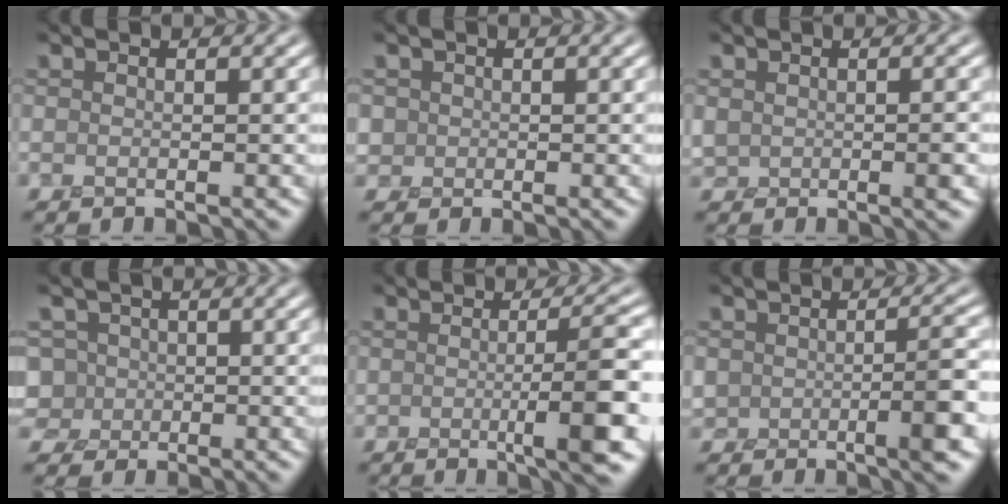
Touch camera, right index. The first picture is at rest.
{"total": 1.2, "force": [0.2, 1.1, -0.1], "torque": [0.011, 0.001, 0.001]}
{"total": 2.6, "force": [-0.2, 1.9, 1.8], "torque": [-0.029, -0.004, -0.005]}
{"total": 4.4, "force": [-0.6, 4.2, 1.3], "torque": [-0.022, 0.020, -0.033]}
{"total": 6.0, "force": [-1.1, 1.0, 5.8], "torque": [-0.082, 0.004, -0.022]}
{"total": 4.3, "force": [-1.5, 2.0, 3.5], "torque": [-0.056, -0.002, -0.031]}